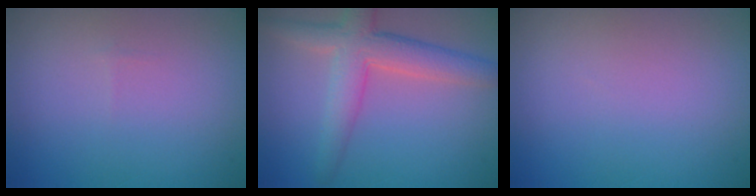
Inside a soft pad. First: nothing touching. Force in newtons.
{"total": 4.9, "press": 4.9, "slide": 0.3}
{"total": 0.0}